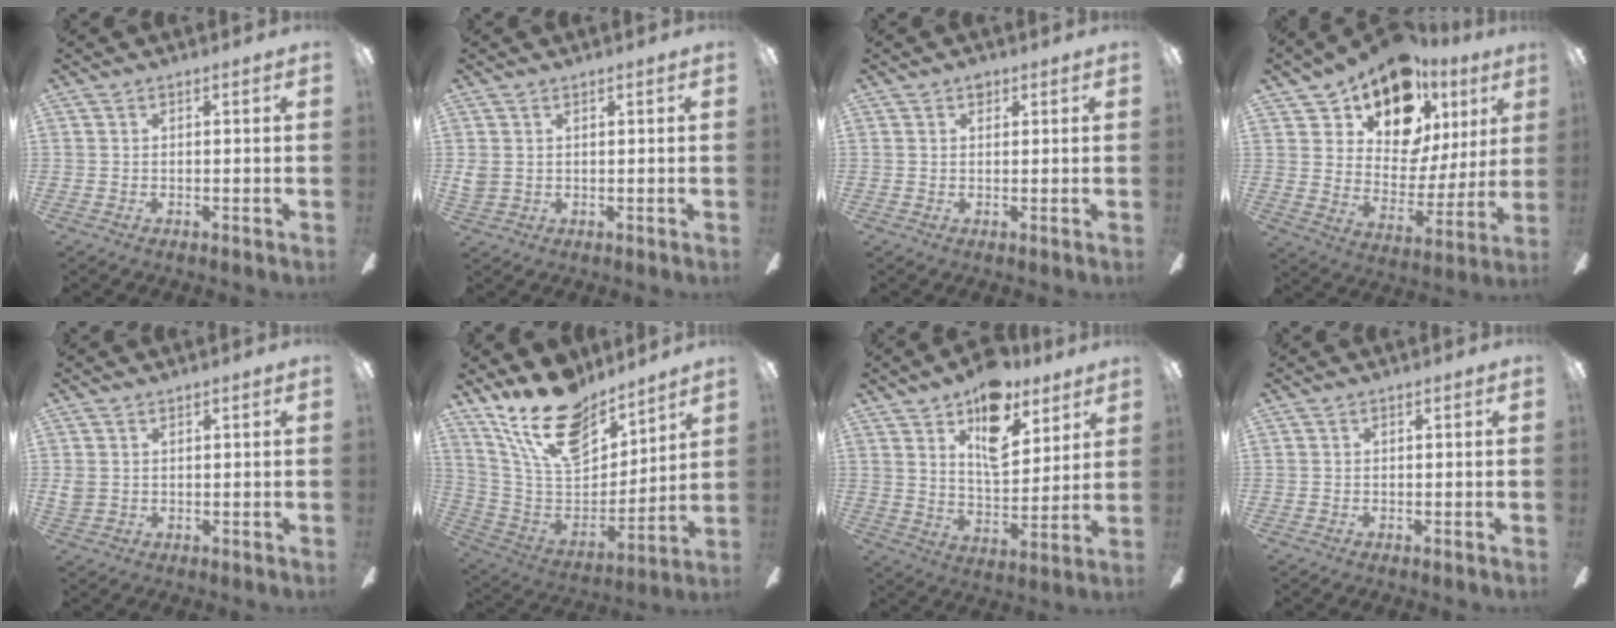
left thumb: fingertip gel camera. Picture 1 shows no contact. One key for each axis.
{"total": 2.1, "fx": 0.8, "fy": 1.7, "fz": 1.0, "tx": -0.020, "ty": 0.003, "tz": 0.015}
{"total": 1.6, "fx": 1.0, "fy": 1.0, "fz": 0.7, "tx": 0.001, "ty": -0.004, "tz": 0.015}
{"total": 19.2, "fx": 13.1, "fy": 10.7, "fz": 9.1, "tx": -0.158, "ty": -0.077, "tz": 0.234}
{"total": 1.9, "fx": 0.8, "fy": 1.6, "fz": 0.8, "tx": -0.018, "ty": 0.003, "tz": 0.015}
{"total": 21.0, "fx": 15.3, "fy": 9.9, "fz": 10.6, "tx": -0.196, "ty": -0.093, "tz": 0.276}
{"total": 15.4, "fx": 10.0, "fy": 7.4, "fz": 9.1, "tx": -0.140, "ty": -0.047, "tz": 0.174}
{"total": 0.0}